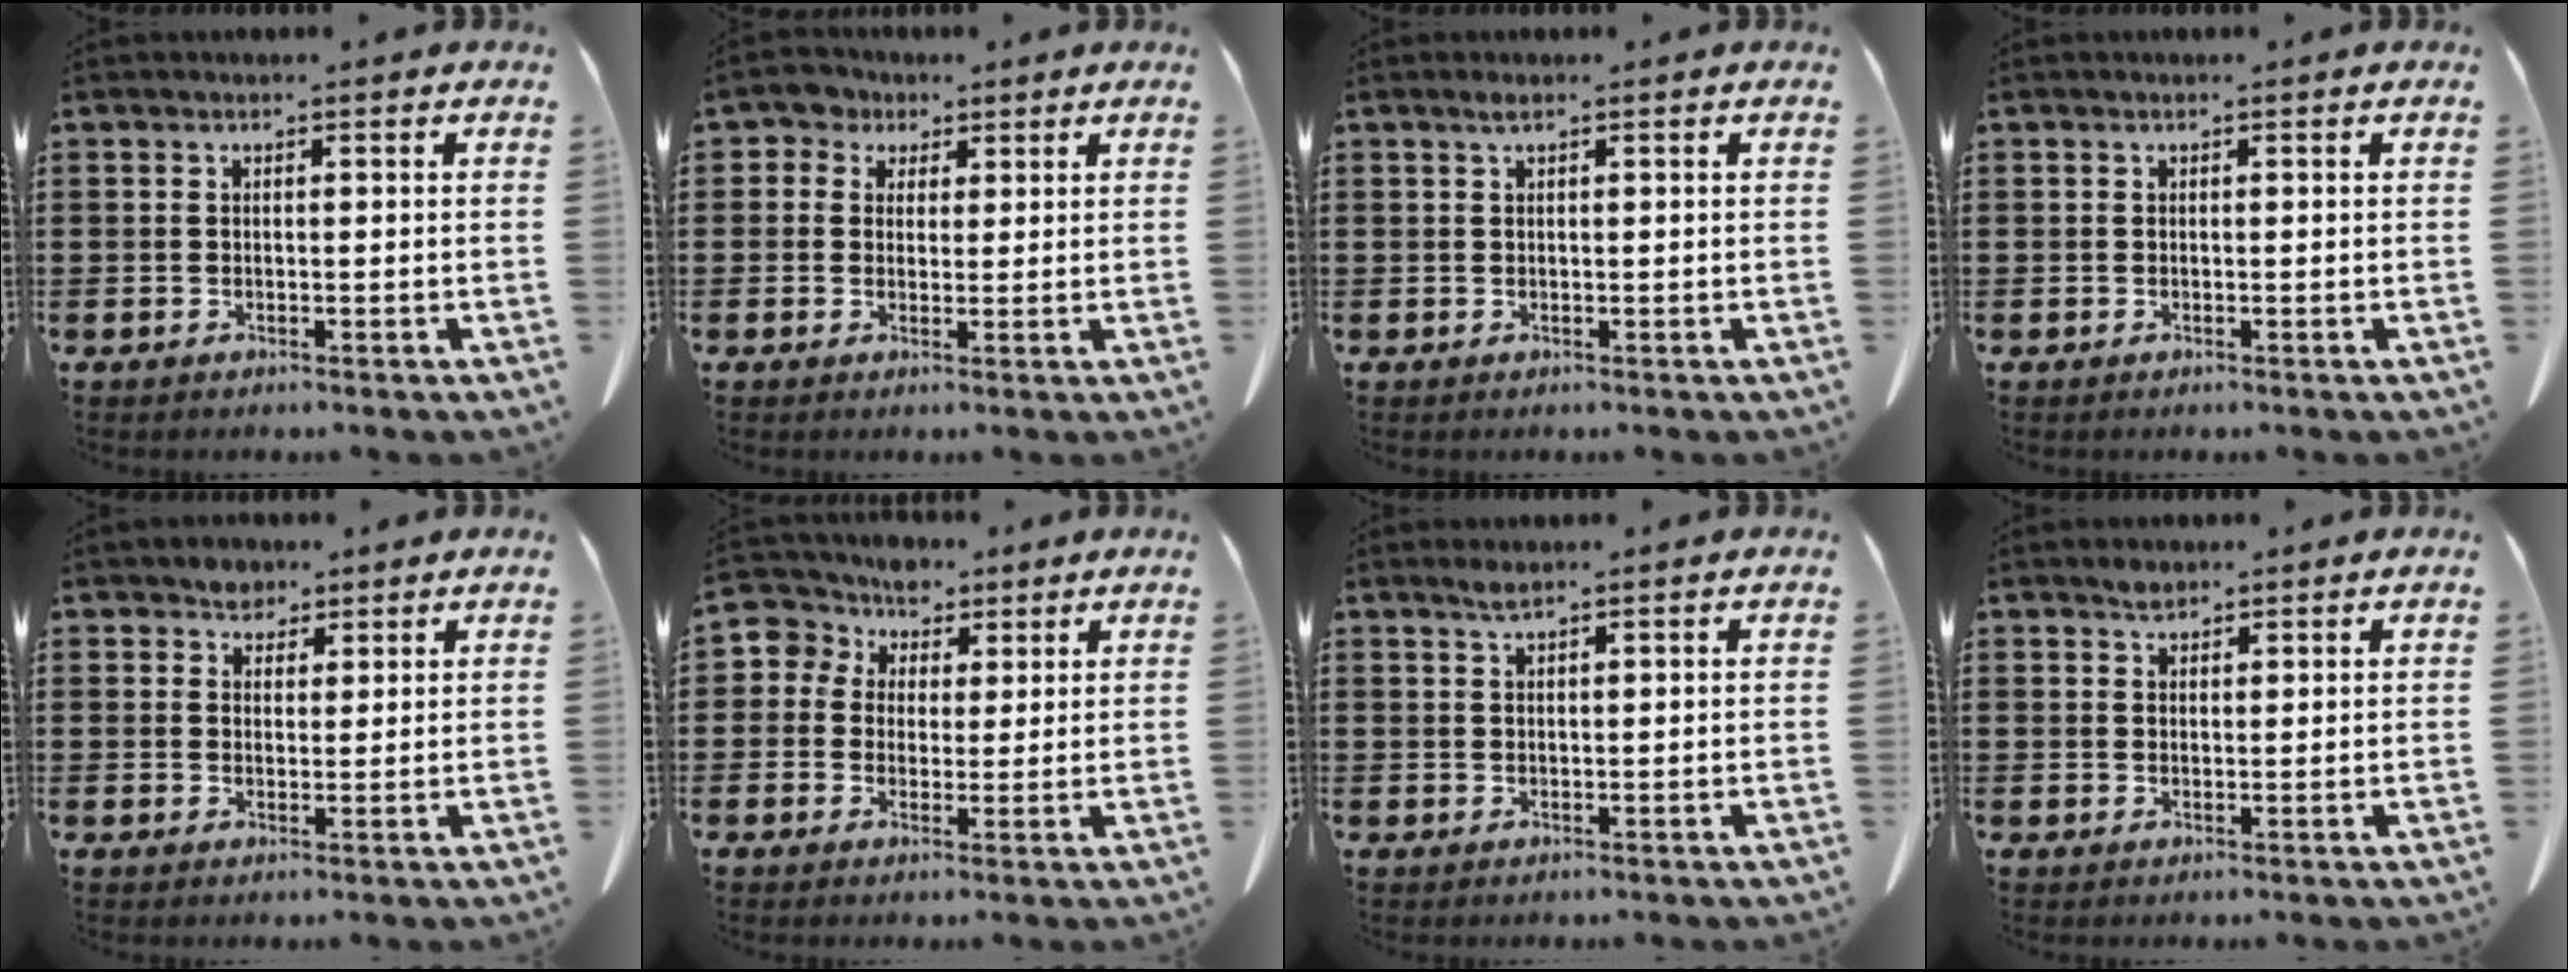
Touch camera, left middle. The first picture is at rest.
{"total": 2.8, "force": [1.6, 2.3, 0.4], "torque": [-0.022, 0.010, 0.027]}
{"total": 0.8, "force": [0.5, 0.0, 0.7], "torque": [-0.014, 0.001, 0.008]}
{"total": 0.0}
{"total": 2.9, "force": [2.3, 1.6, 0.4], "torque": [-0.016, 0.008, 0.046]}
{"total": 5.0, "force": [2.8, 4.2, 0.4], "torque": [-0.041, -0.005, 0.046]}
{"total": 1.5, "force": [1.2, 0.1, 1.0], "torque": [-0.021, -0.001, 0.022]}
{"total": 1.5, "force": [1.3, 0.6, 0.5], "torque": [-0.013, 0.000, 0.026]}